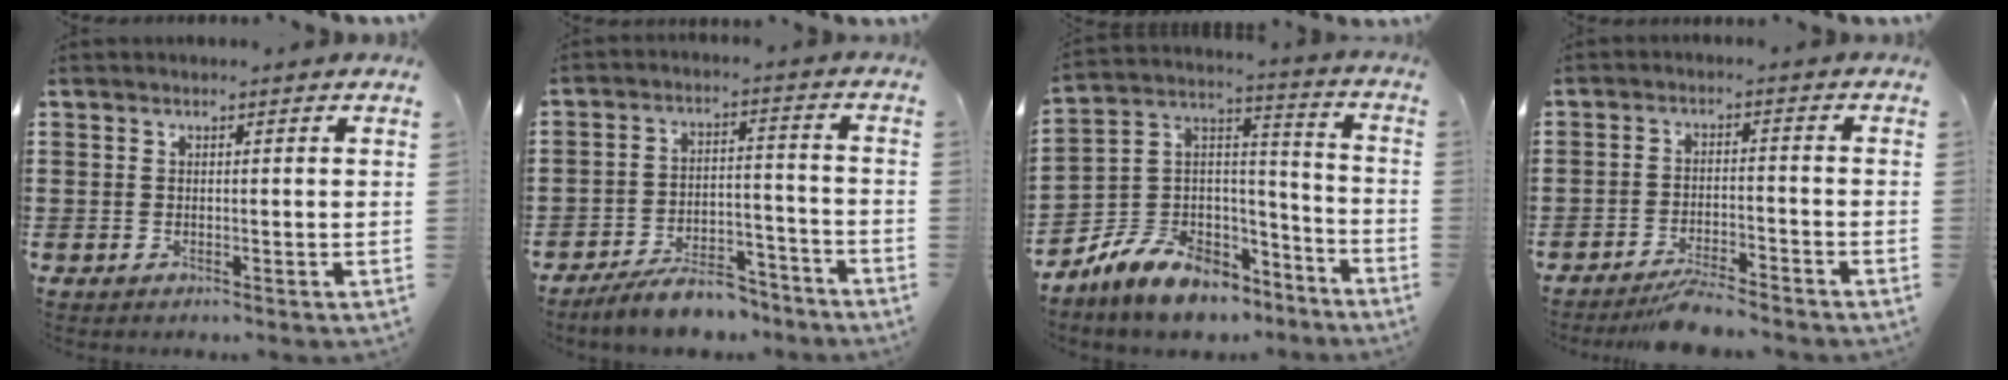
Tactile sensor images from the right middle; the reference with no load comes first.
{"total": 8.1, "force": [-7.3, 1.9, 2.8], "torque": [-0.037, 0.021, -0.136]}
{"total": 8.8, "force": [-6.9, 4.7, 3.0], "torque": [-0.087, 0.007, -0.137]}
{"total": 4.8, "force": [-4.6, 0.3, 1.6], "torque": [-0.026, 0.000, -0.090]}